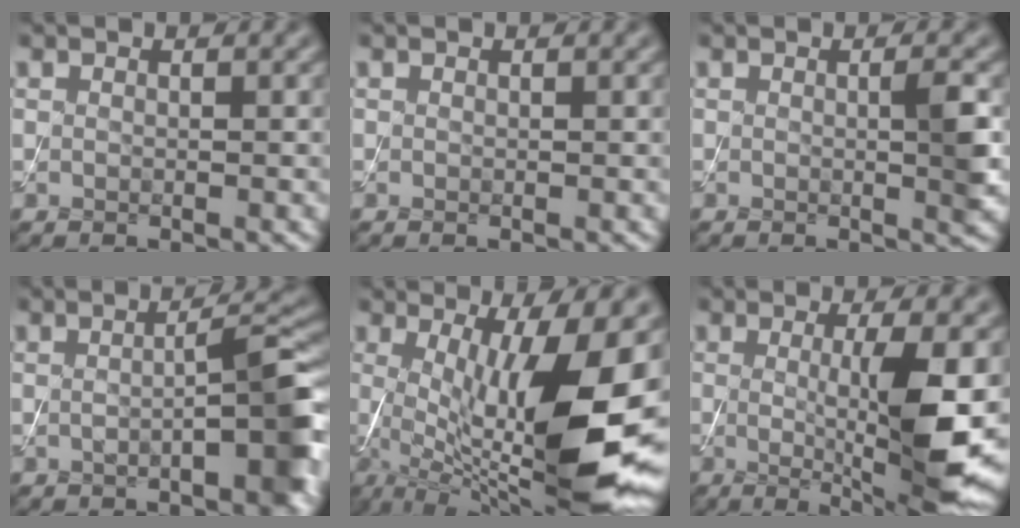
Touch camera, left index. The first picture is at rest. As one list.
[{"total": 0.0}, {"total": 2.3, "force": [0.0, 0.4, 2.3], "torque": [-0.033, -0.001, -0.002]}, {"total": 5.9, "force": [-0.7, 1.3, 5.7], "torque": [-0.072, 0.016, -0.015]}, {"total": 15.7, "force": [-0.9, 4.4, 15.0], "torque": [-0.228, 0.004, -0.011]}, {"total": 8.8, "force": [-0.3, 1.7, 8.6], "torque": [-0.126, -0.018, 0.001]}]